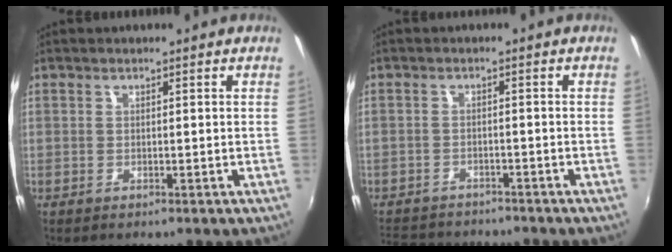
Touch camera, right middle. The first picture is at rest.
{"total": 9.1, "force": [-8.1, 3.5, 2.4], "torque": [-0.073, 0.000, -0.124]}